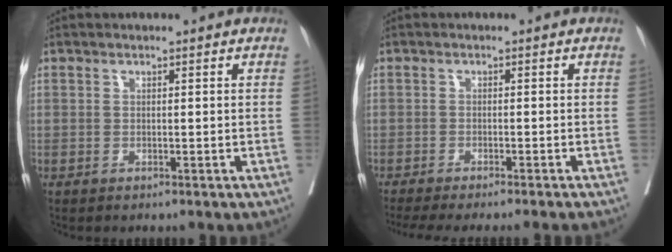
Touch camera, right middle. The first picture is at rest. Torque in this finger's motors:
{"motor_torque": [0.43, -0.50, 0.13, 0.07]}